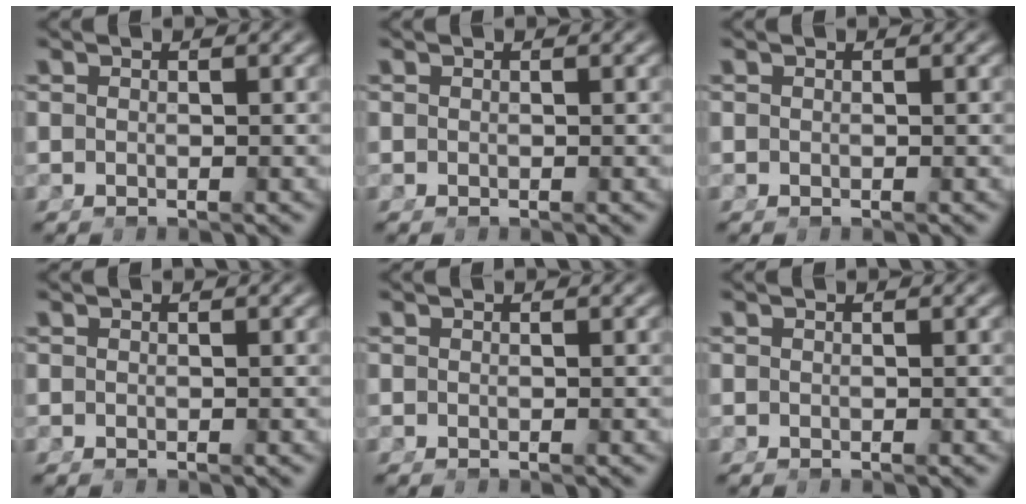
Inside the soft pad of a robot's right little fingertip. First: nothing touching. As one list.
[{"total": 0.0}, {"total": 0.0}, {"total": 0.0}, {"total": 0.0}, {"total": 0.0}]